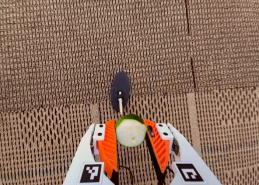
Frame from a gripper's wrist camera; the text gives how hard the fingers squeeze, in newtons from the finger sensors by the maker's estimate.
{"total": 9.0, "left": 8.6, "right": 9.5}